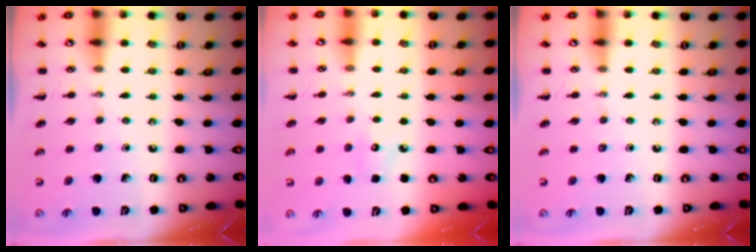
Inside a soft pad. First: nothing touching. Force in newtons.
{"total": 5.8, "press": 5.6, "slide": 1.3}
{"total": 0.0}